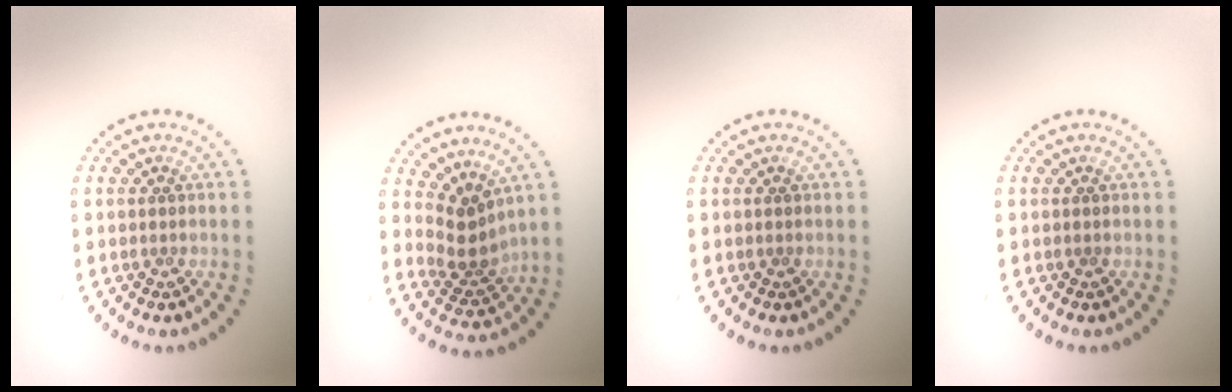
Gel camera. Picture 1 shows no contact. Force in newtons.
{"total": 2.9, "press": 2.0, "slide": 2.0}
{"total": 0.0}
{"total": 0.0}